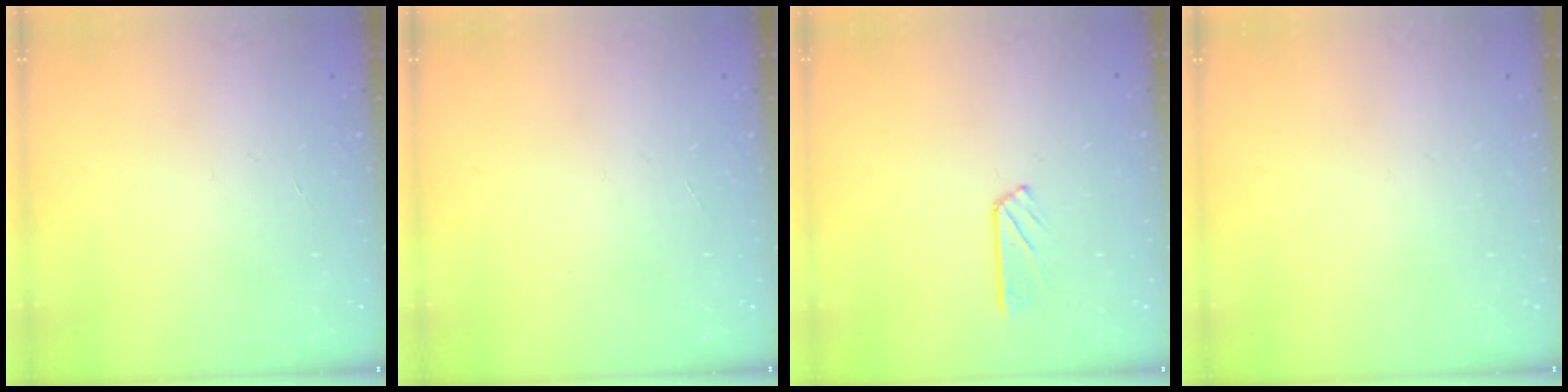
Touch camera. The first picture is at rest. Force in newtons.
{"total": 0.0}
{"total": 3.5, "press": 3.4, "slide": 0.4}
{"total": 0.0}